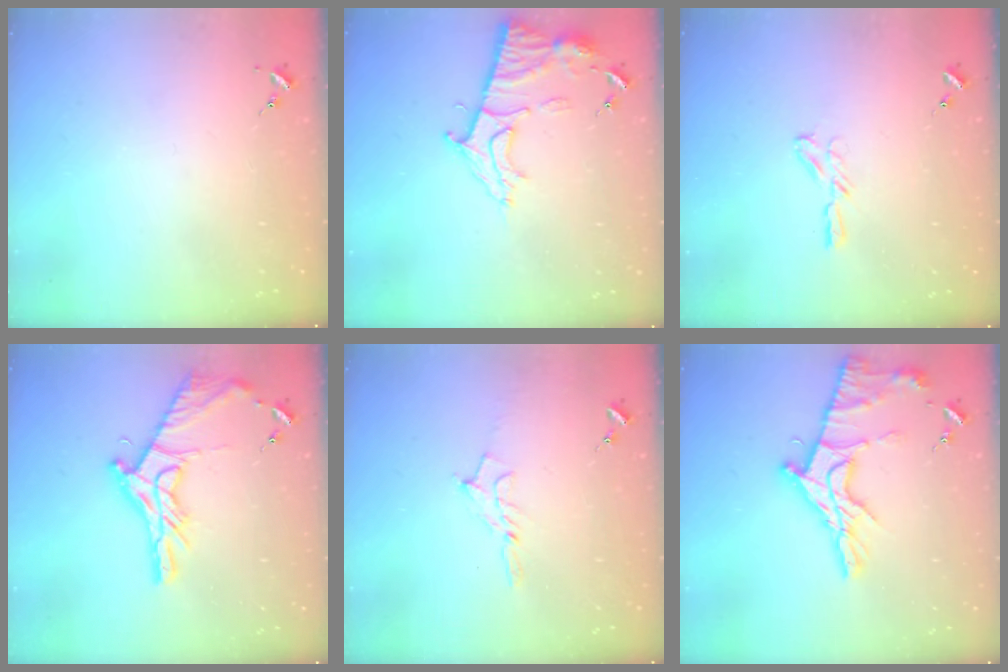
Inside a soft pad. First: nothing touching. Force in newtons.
{"total": 11.9, "press": 11.8, "slide": 1.0}
{"total": 4.4, "press": 4.3, "slide": 0.4}
{"total": 18.3, "press": 18.2, "slide": 1.3}
{"total": 6.4, "press": 6.4, "slide": 0.7}
{"total": 17.0, "press": 16.9, "slide": 1.6}